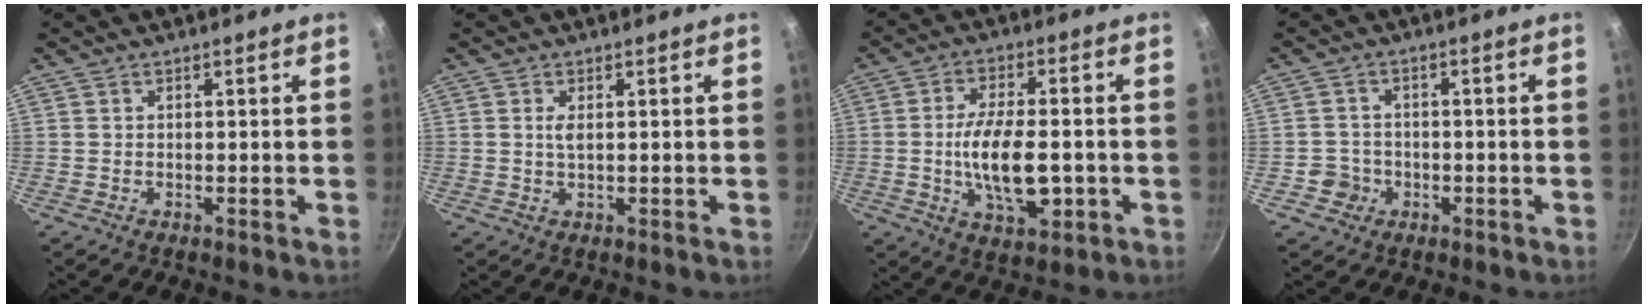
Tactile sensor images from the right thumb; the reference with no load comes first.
{"total": 1.4, "force": [0.2, 0.3, 1.3], "torque": [-0.030, 0.000, 0.006]}
{"total": 12.6, "force": [-2.1, 5.9, 10.9], "torque": [-0.178, 0.014, -0.030]}
{"total": 4.1, "force": [-1.3, 3.8, 0.6], "torque": [0.011, 0.021, -0.020]}